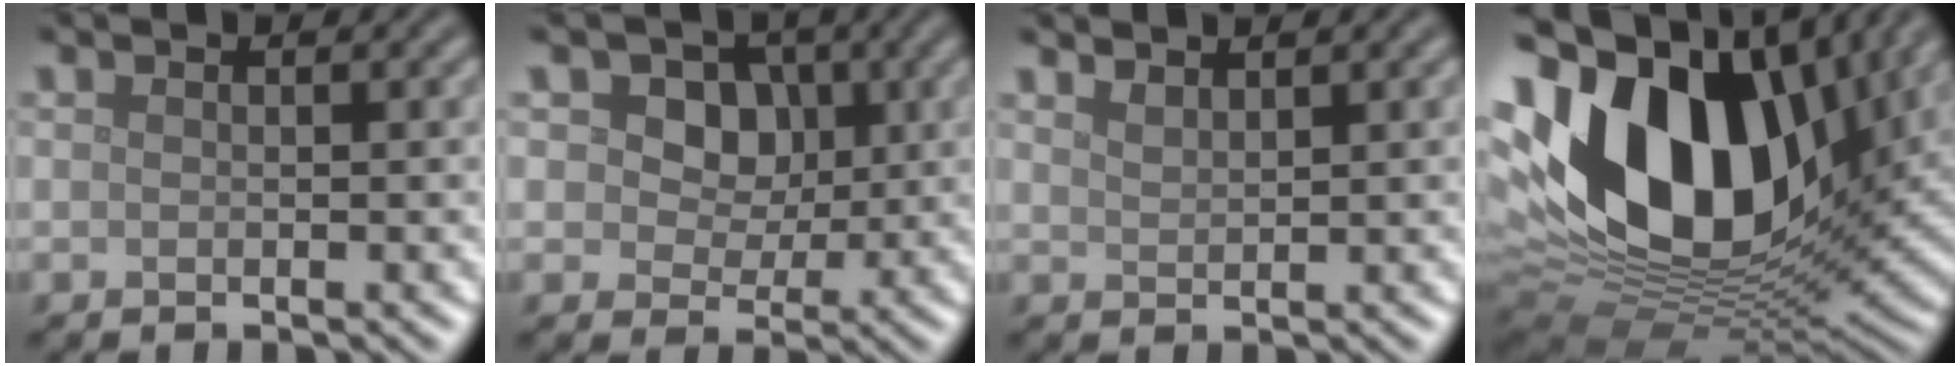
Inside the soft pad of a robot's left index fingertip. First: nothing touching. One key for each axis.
{"total": 7.6, "fx": 3.2, "fy": 5.7, "fz": 4.0, "tx": -0.067, "ty": 0.014, "tz": 0.037}
{"total": 1.4, "fx": 1.3, "fy": 0.2, "fz": 0.4, "tx": -0.006, "ty": 0.003, "tz": 0.024}
{"total": 19.8, "fx": 5.3, "fy": 12.2, "fz": 14.6, "tx": -0.304, "ty": 0.009, "tz": 0.086}